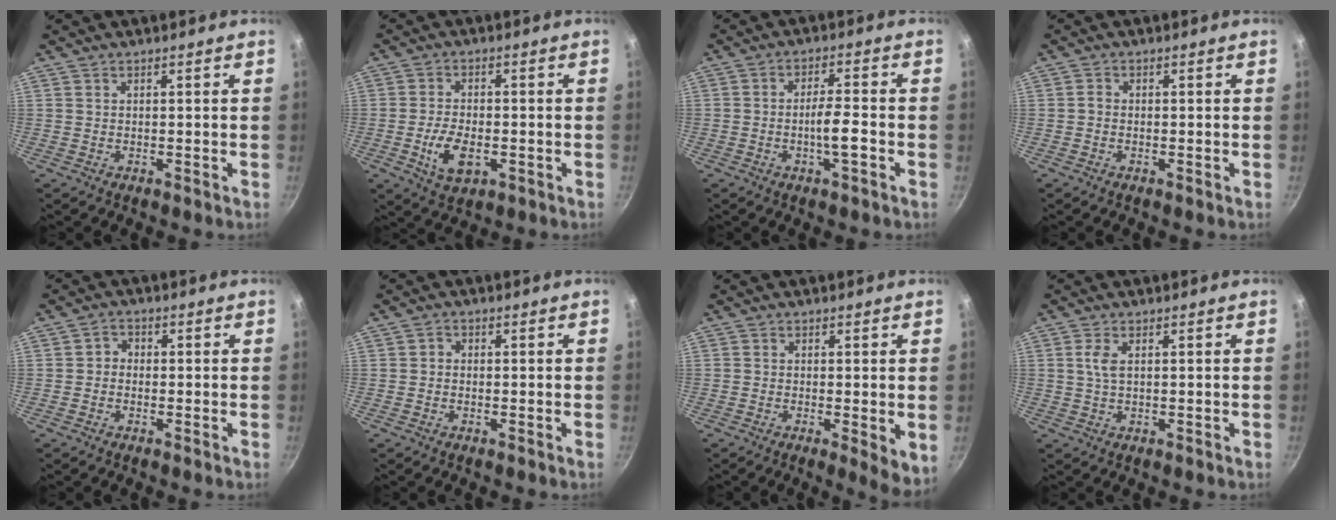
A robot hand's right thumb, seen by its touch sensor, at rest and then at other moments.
{"total": 7.6, "force": [-2.1, 4.2, 6.0], "torque": [-0.108, 0.008, -0.035]}
{"total": 5.4, "force": [-1.9, 1.2, 4.9], "torque": [-0.080, 0.021, -0.036]}
{"total": 0.8, "force": [-0.3, 0.6, 0.4], "torque": [-0.008, 0.005, -0.009]}
{"total": 2.4, "force": [-0.4, 2.2, 0.9], "torque": [-0.004, 0.010, -0.016]}
{"total": 1.2, "force": [-0.2, 1.1, 0.5], "torque": [-0.008, 0.006, -0.006]}
{"total": 5.3, "force": [-0.7, 1.5, 5.1], "torque": [-0.066, -0.015, -0.009]}
{"total": 2.5, "force": [0.6, 1.0, 2.2], "torque": [-0.048, 0.000, 0.013]}